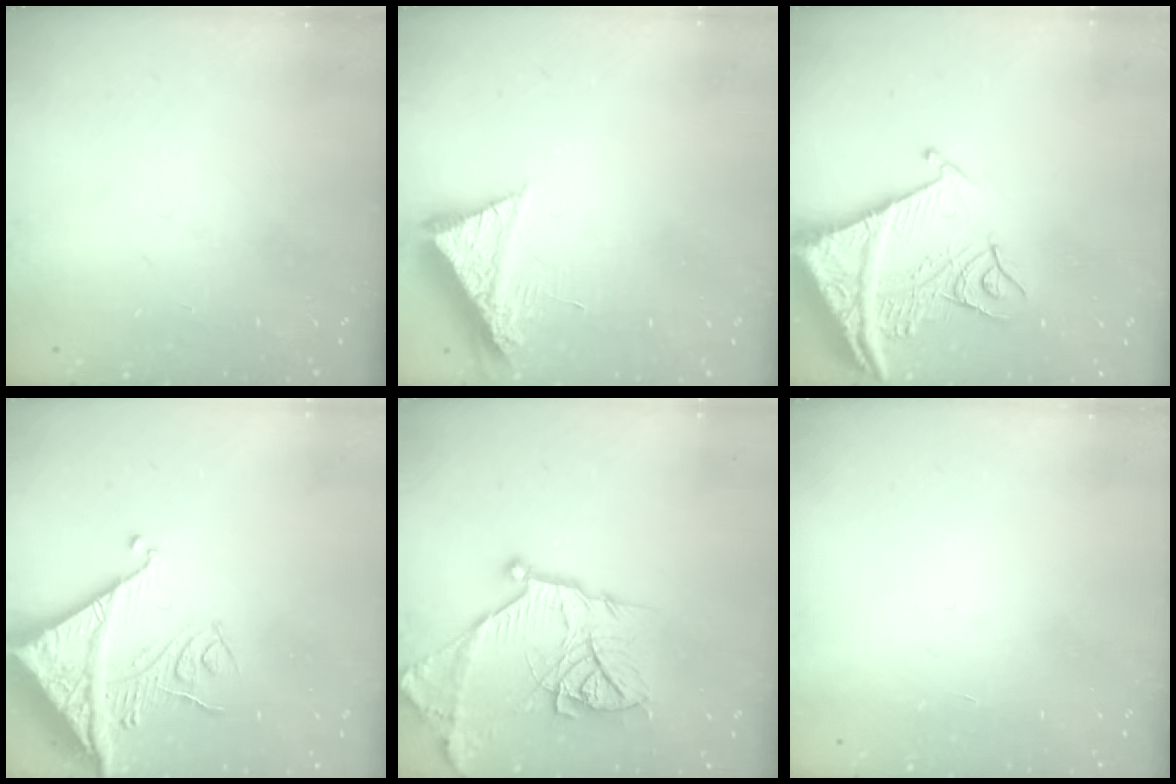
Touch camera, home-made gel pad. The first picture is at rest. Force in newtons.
{"total": 8.1, "press": 8.1, "slide": 0.8}
{"total": 15.9, "press": 15.8, "slide": 1.8}
{"total": 17.1, "press": 17.0, "slide": 1.6}
{"total": 18.7, "press": 18.6, "slide": 1.4}
{"total": 1.5, "press": 1.5, "slide": 0.1}